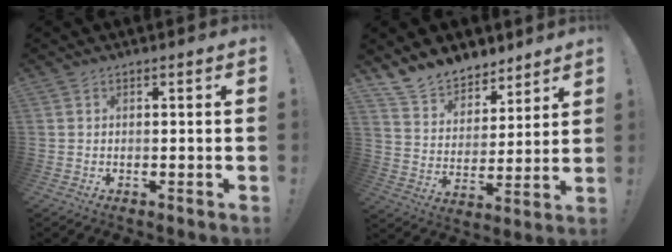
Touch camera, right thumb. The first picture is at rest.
{"total": 11.6, "force": [10.1, 5.3, 1.8], "torque": [-0.054, -0.081, 0.198]}